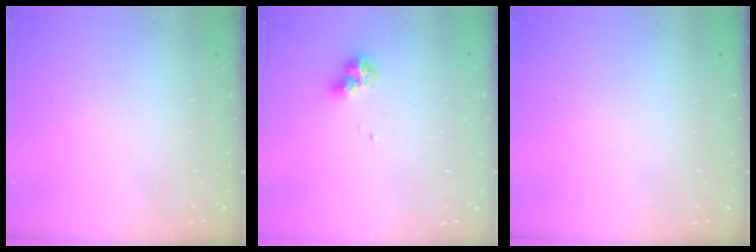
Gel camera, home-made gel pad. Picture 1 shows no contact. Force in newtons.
{"total": 7.8, "press": 7.7, "slide": 1.1}
{"total": 0.0}